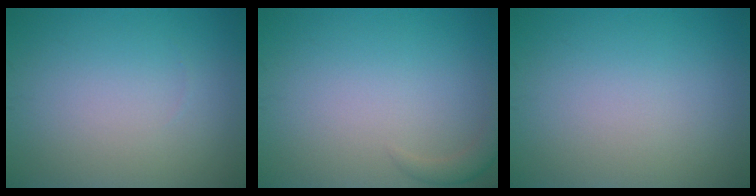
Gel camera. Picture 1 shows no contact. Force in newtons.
{"total": 1.4, "press": 1.4, "slide": 0.2}
{"total": 0.0}